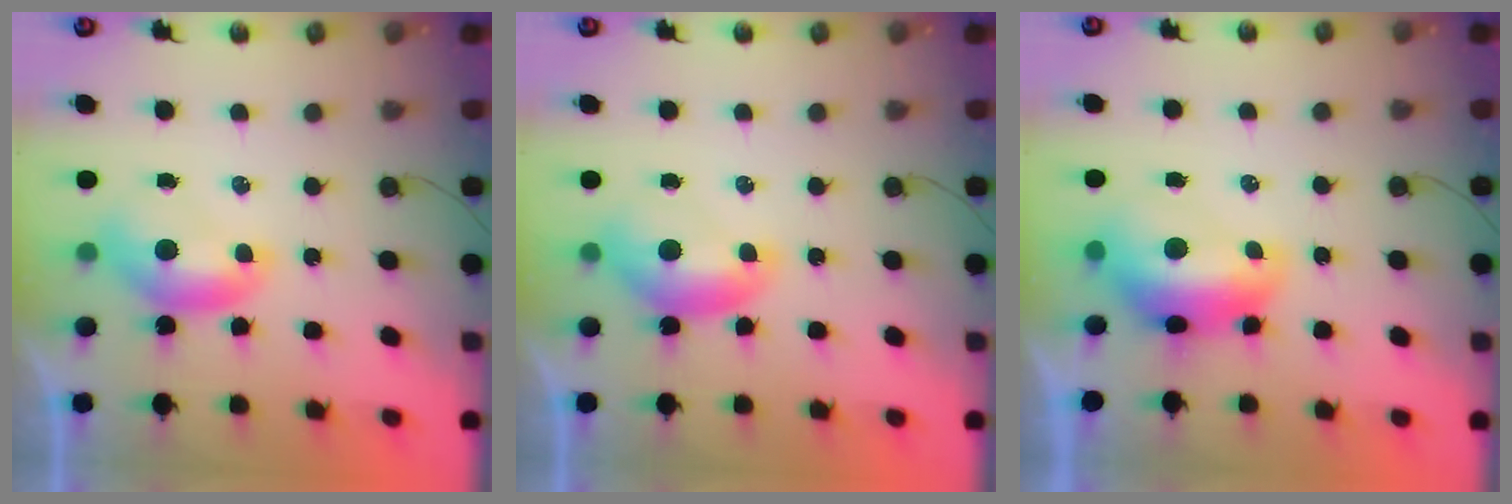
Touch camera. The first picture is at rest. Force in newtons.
{"total": 0.6, "press": 0.5, "slide": 0.3}
{"total": 3.1, "press": 3.0, "slide": 0.7}